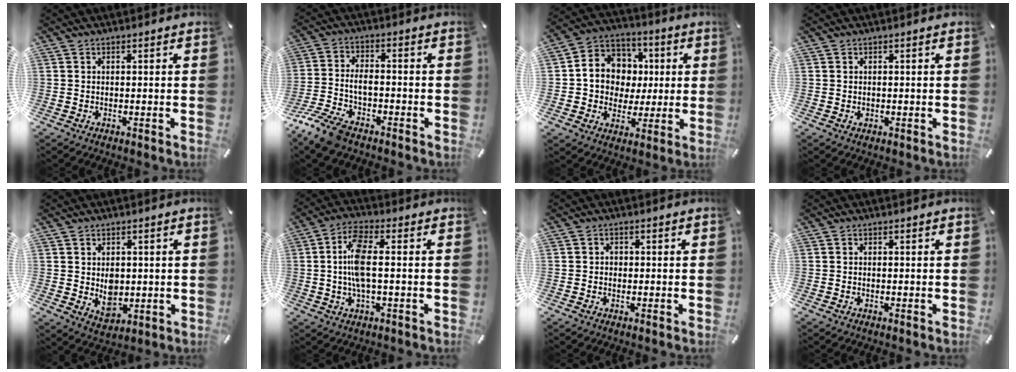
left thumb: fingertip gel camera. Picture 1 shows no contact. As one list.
[{"total": 8.3, "force": [-4.6, 4.2, 5.4], "torque": [-0.131, 0.009, -0.091]}, {"total": 11.3, "force": [-0.1, 11.0, 2.6], "torque": [-0.052, 0.008, 0.006]}, {"total": 0.6, "force": [0.1, 0.6, 0.2], "torque": [-0.005, 0.003, 0.001]}, {"total": 5.5, "force": [0.5, 4.5, 3.1], "torque": [-0.029, -0.005, 0.011]}, {"total": 9.1, "force": [-0.1, 3.4, 8.5], "torque": [-0.180, -0.003, -0.004]}, {"total": 1.2, "force": [-0.4, 1.0, 0.6], "torque": [-0.004, 0.001, -0.011]}, {"total": 0.0}]